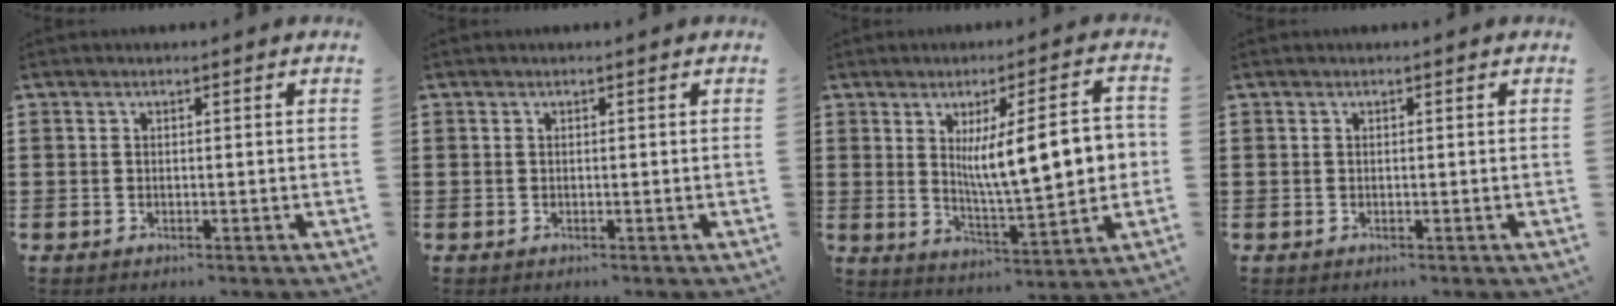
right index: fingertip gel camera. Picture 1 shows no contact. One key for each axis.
{"total": 0.0}
{"total": 11.8, "fx": 1.7, "fy": 3.0, "fz": 11.2, "tx": -0.180, "ty": 0.001, "tz": 0.024}
{"total": 0.0}